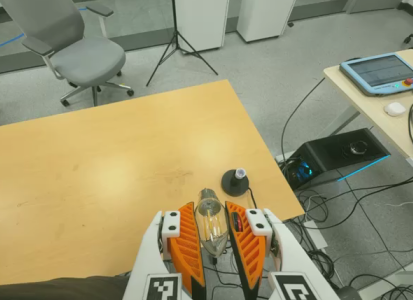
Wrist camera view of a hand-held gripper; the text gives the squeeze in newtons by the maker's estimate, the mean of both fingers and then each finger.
{"total": 10.4, "left": 11.4, "right": 9.5}